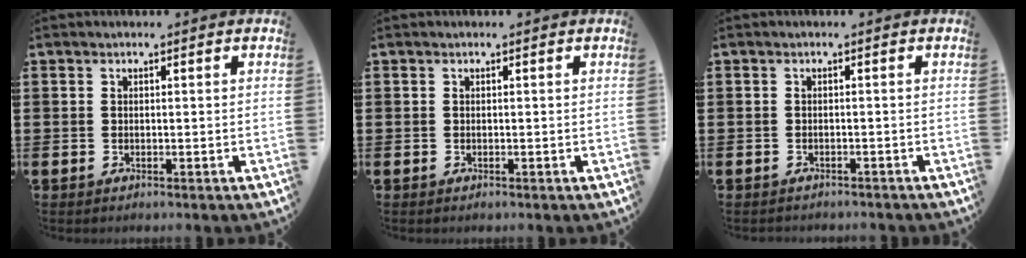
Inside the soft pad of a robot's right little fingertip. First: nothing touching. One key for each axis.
{"total": 0.0}
{"total": 0.7, "fx": -0.7, "fy": 0.0, "fz": -0.1, "tx": -0.001, "ty": -0.002, "tz": -0.014}